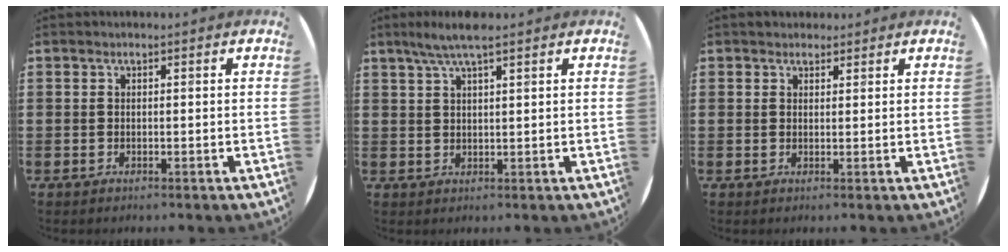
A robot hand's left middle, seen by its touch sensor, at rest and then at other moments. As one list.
[{"total": 4.3, "force": [3.1, 0.5, 2.9], "torque": [-0.062, 0.005, 0.054]}, {"total": 1.4, "force": [1.3, 0.5, -0.1], "torque": [0.008, 0.001, 0.024]}]